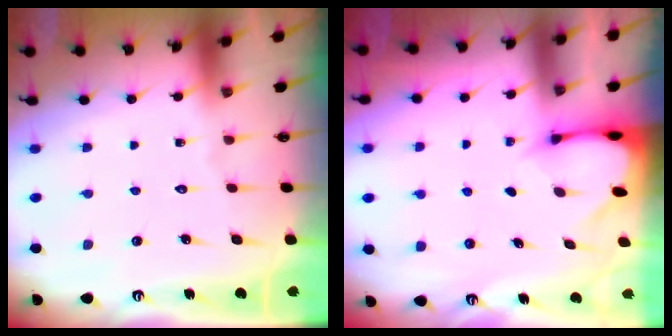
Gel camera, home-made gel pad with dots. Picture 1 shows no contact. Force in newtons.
{"total": 2.0, "press": 2.0, "slide": 0.1}